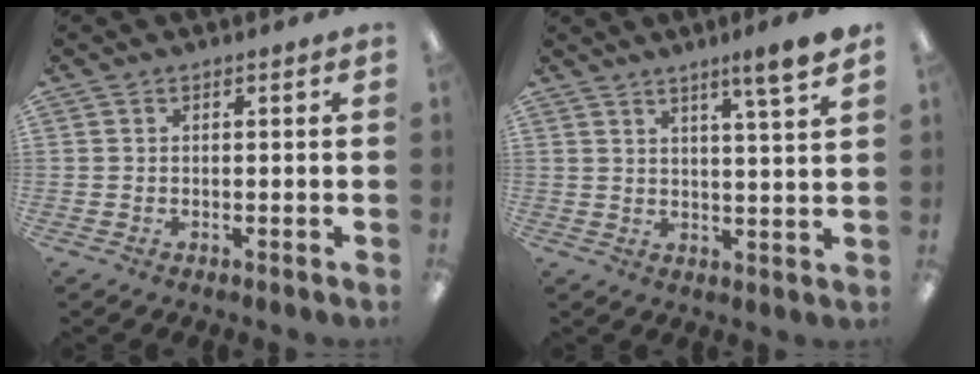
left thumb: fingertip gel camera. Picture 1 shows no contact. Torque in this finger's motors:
{"motor_torque": [0.81, 0.33, 0.27, -0.20, 0.03]}